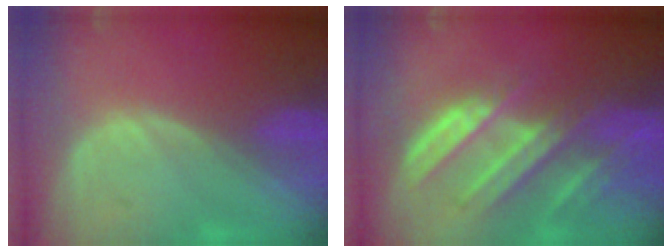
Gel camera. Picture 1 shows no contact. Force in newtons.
{"total": 9.4, "press": 8.3, "slide": 4.4}